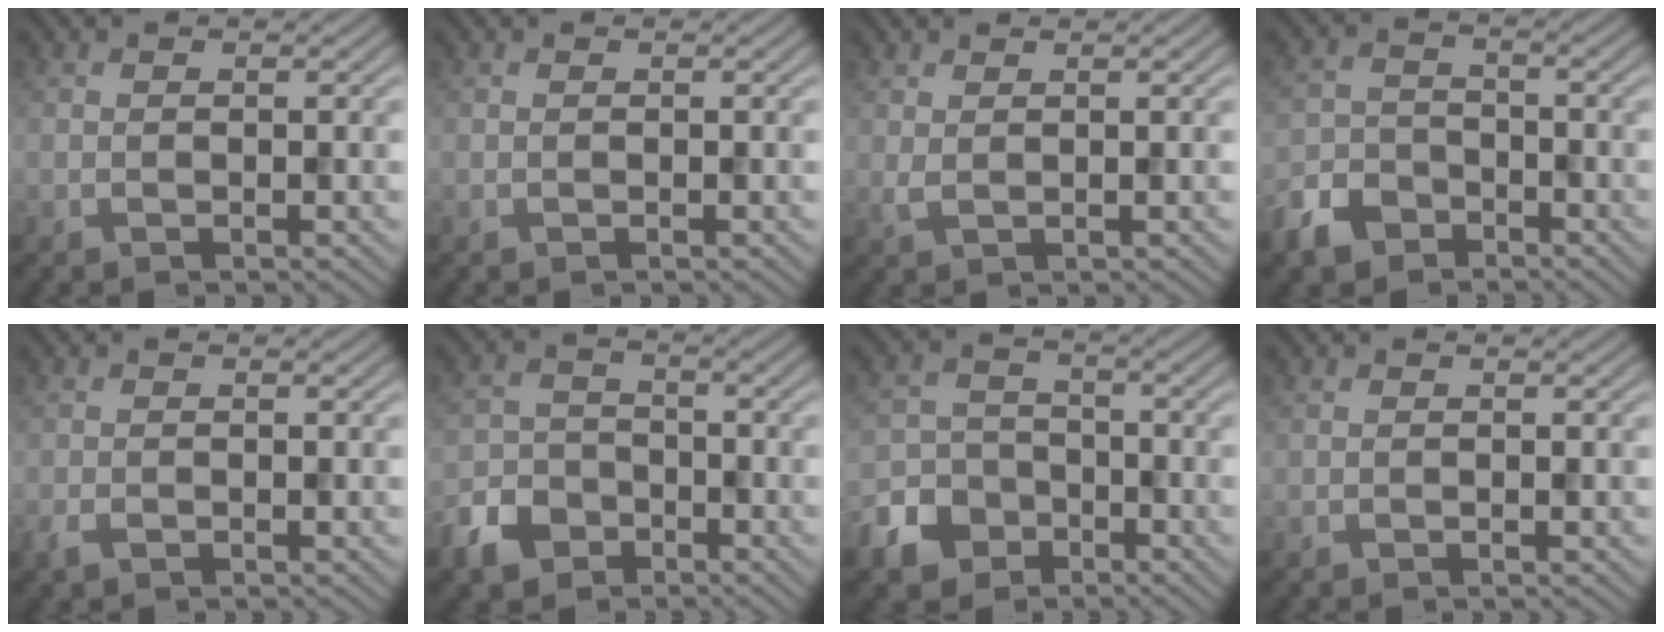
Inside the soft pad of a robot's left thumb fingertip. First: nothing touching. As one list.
[{"total": 0.0}, {"total": 1.2, "force": [0.8, 0.4, 0.8], "torque": [-0.024, -0.002, 0.018]}, {"total": 5.5, "force": [-3.9, 3.3, 1.9], "torque": [-0.048, -0.001, -0.088]}, {"total": 1.5, "force": [-0.8, 0.8, 0.9], "torque": [-0.024, -0.005, -0.017]}, {"total": 5.8, "force": [-3.7, 3.9, 2.2], "torque": [-0.054, -0.002, -0.087]}, {"total": 7.1, "force": [-4.2, 5.1, 2.7], "torque": [-0.067, -0.013, -0.092]}, {"total": 0.0}]